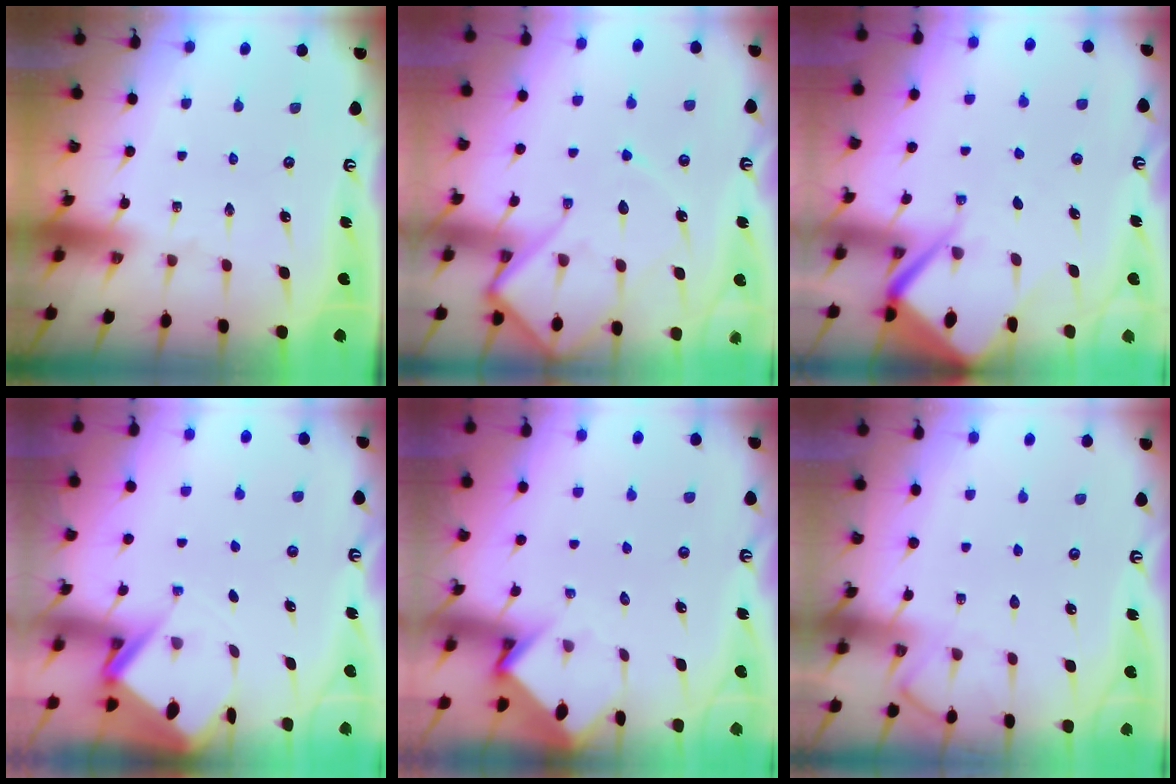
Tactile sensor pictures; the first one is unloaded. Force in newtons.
{"total": 12.9, "press": 12.9, "slide": 1.1}
{"total": 7.5, "press": 7.5, "slide": 0.5}
{"total": 4.7, "press": 4.7, "slide": 0.3}
{"total": 3.6, "press": 3.5, "slide": 0.3}
{"total": 6.4, "press": 6.4, "slide": 0.7}